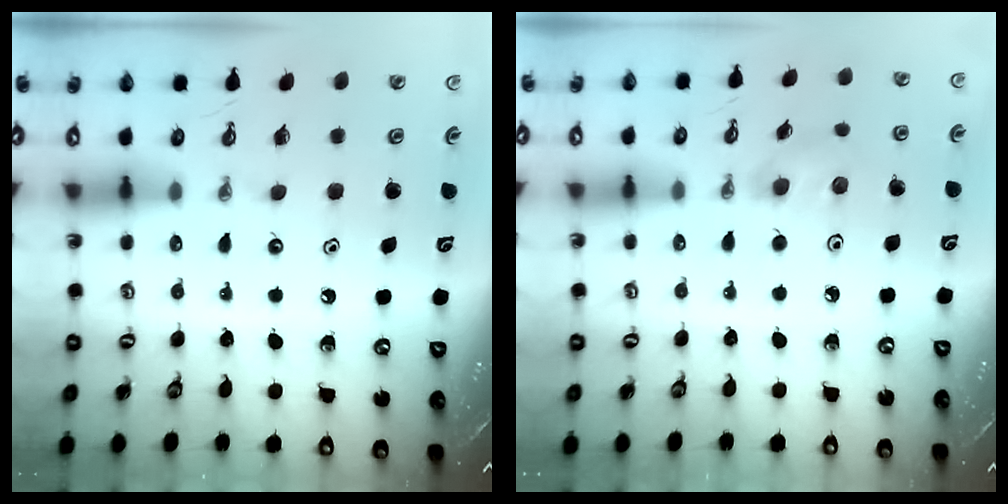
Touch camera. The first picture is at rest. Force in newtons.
{"total": 4.2, "press": 4.0, "slide": 1.3}